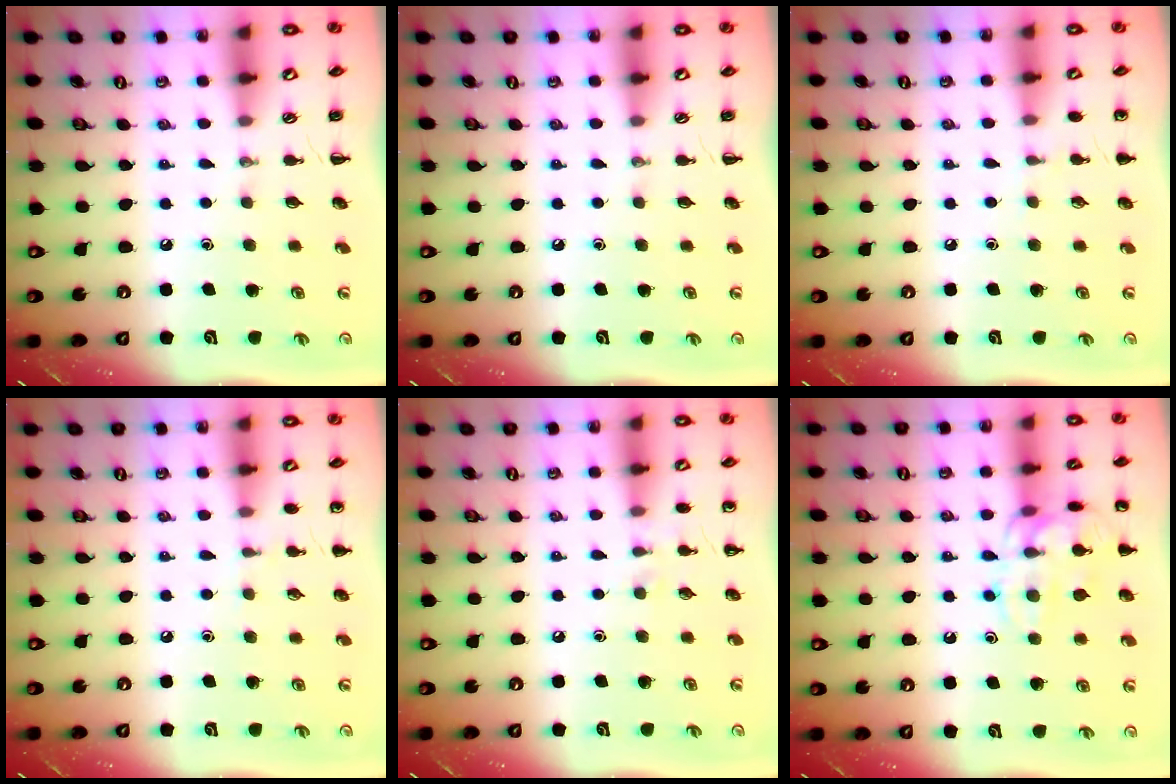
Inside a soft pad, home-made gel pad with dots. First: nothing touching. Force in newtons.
{"total": 0.0}
{"total": 4.8, "press": 4.5, "slide": 1.5}
{"total": 4.8, "press": 4.5, "slide": 1.5}
{"total": 5.5, "press": 5.2, "slide": 1.8}
{"total": 13.5, "press": 13.5, "slide": 0.6}